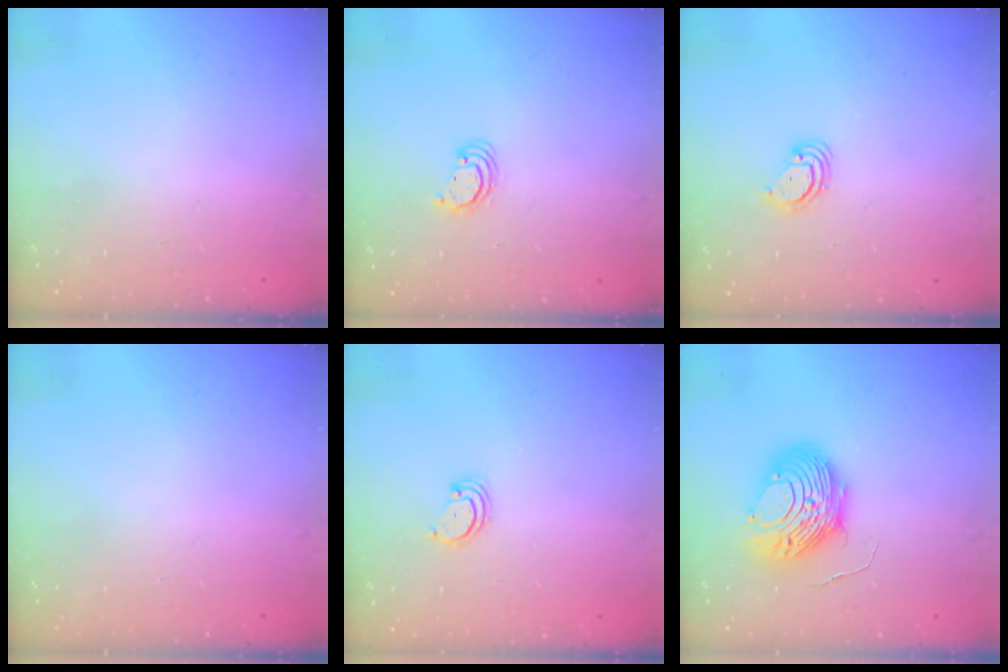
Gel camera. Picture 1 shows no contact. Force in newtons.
{"total": 2.8, "press": 2.8, "slide": 0.2}
{"total": 2.9, "press": 2.9, "slide": 0.2}
{"total": 0.0}
{"total": 2.5, "press": 2.5, "slide": 0.3}
{"total": 10.8, "press": 10.8, "slide": 0.9}